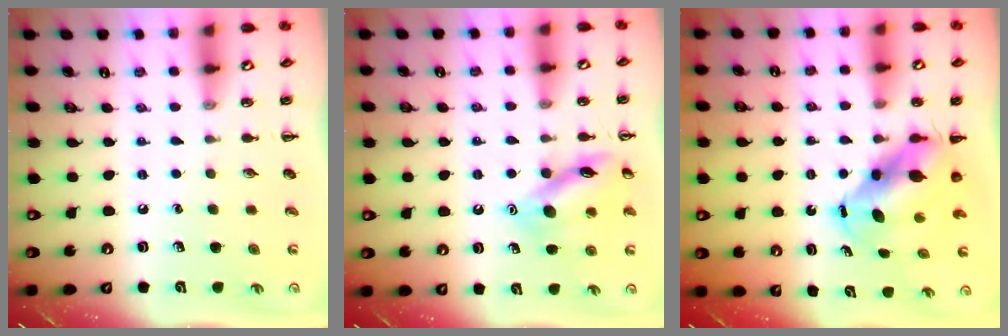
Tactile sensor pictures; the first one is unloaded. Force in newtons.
{"total": 13.4, "press": 13.4, "slide": 1.1}
{"total": 7.2, "press": 6.9, "slide": 2.3}